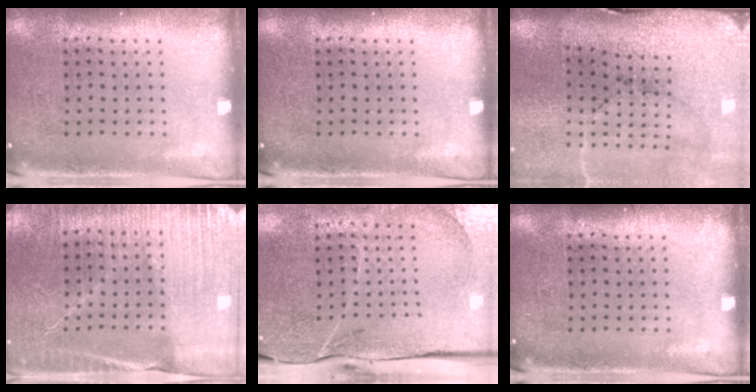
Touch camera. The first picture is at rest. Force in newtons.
{"total": 0.0}
{"total": 3.5, "press": 3.3, "slide": 1.1}
{"total": 3.6, "press": 3.5, "slide": 0.9}
{"total": 4.1, "press": 3.4, "slide": 2.3}
{"total": 0.0}